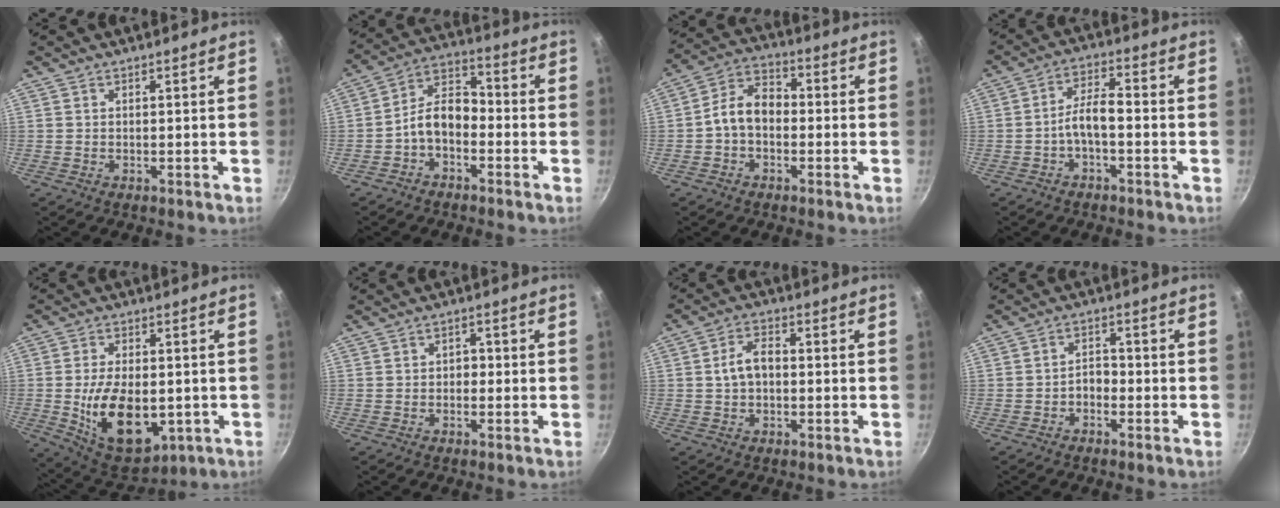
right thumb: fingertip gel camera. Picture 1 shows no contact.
{"total": 8.7, "force": [-2.6, 5.5, 6.2], "torque": [-0.098, 0.044, -0.062]}
{"total": 8.5, "force": [-1.2, 6.0, 6.0], "torque": [-0.092, 0.033, -0.037]}
{"total": 5.9, "force": [-2.1, 2.8, 4.8], "torque": [-0.081, 0.037, -0.046]}
{"total": 15.5, "force": [-2.6, 8.7, 12.6], "torque": [-0.192, -0.007, -0.020]}
{"total": 1.9, "force": [-0.3, 1.5, 1.1], "torque": [0.004, 0.008, -0.013]}
{"total": 5.5, "force": [-0.1, 3.5, 4.2], "torque": [-0.073, 0.020, -0.008]}
{"total": 3.0, "force": [-1.5, 2.0, 1.7], "torque": [-0.014, 0.018, -0.033]}